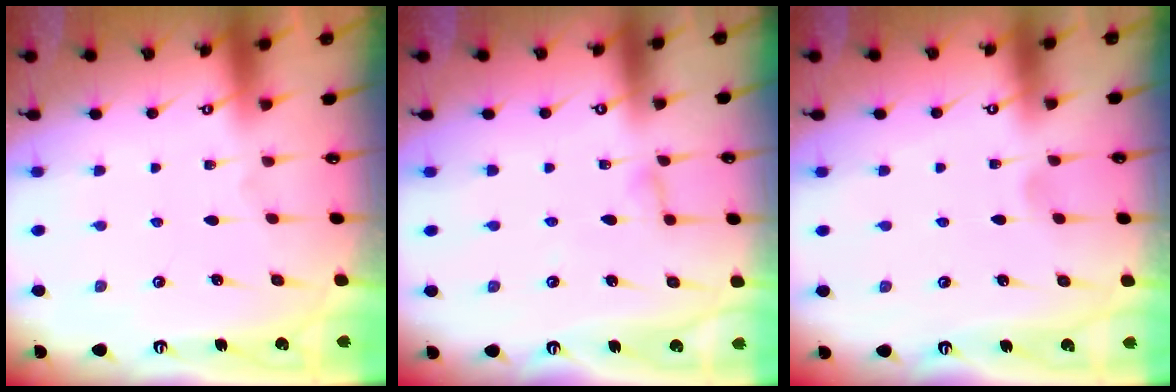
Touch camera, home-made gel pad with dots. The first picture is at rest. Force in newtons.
{"total": 3.0, "press": 3.0, "slide": 0.3}
{"total": 2.3, "press": 2.3, "slide": 0.3}